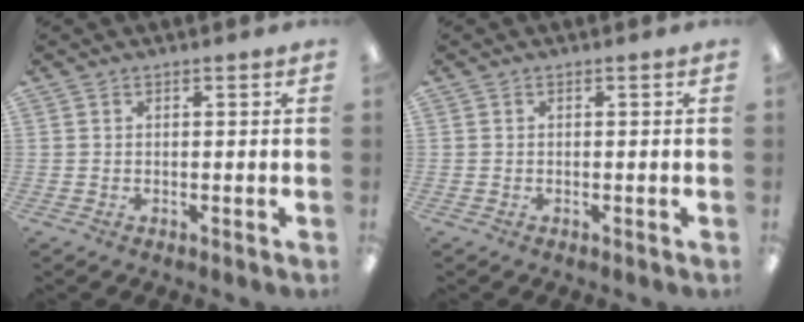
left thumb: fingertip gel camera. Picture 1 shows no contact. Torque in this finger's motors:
{"motor_torque": [0.00, 0.00, 0.06, 0.02, 0.00]}